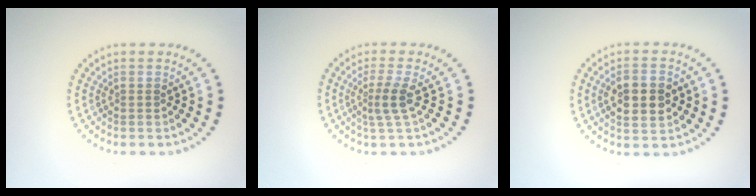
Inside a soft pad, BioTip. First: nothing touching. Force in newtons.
{"total": 2.3, "press": 1.6, "slide": 1.5}
{"total": 4.6, "press": 4.6, "slide": 0.1}